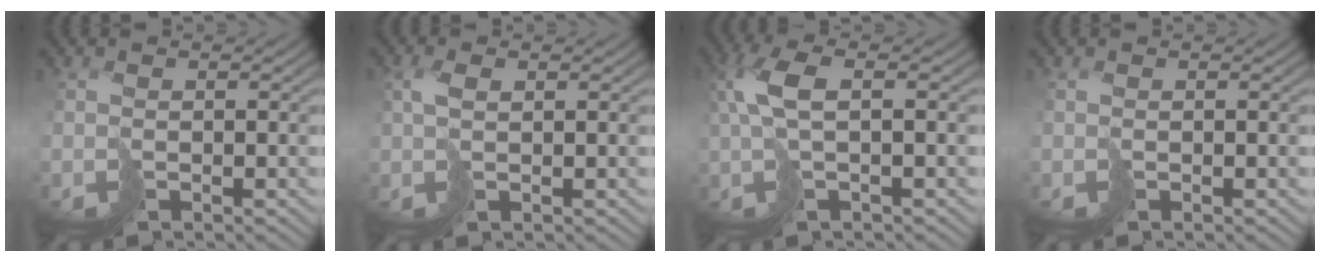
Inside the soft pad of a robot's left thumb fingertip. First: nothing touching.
{"total": 2.0, "force": [0.9, 0.7, 1.6], "torque": [-0.036, 0.004, 0.019]}
{"total": 6.0, "force": [1.3, 2.1, 5.5], "torque": [-0.120, 0.015, 0.022]}
{"total": 0.0}